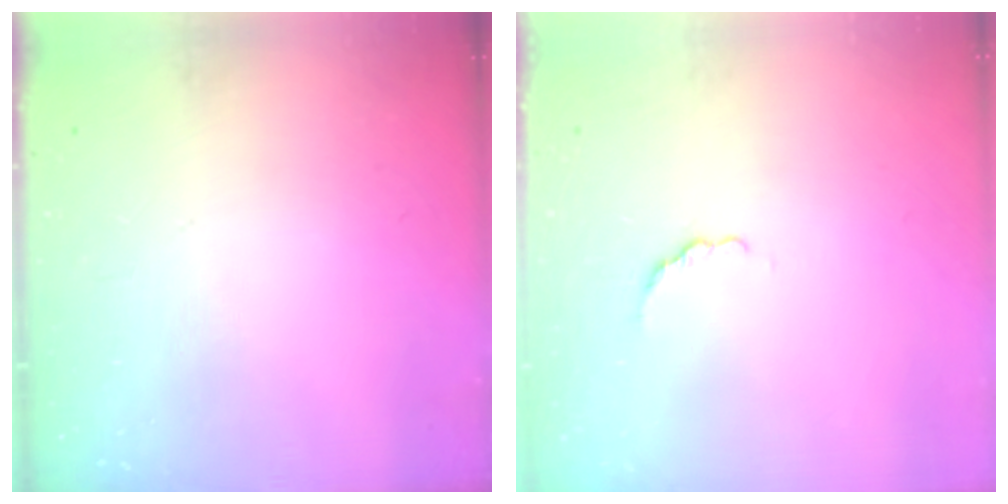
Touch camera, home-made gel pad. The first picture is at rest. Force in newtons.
{"total": 1.8, "press": 1.6, "slide": 0.8}